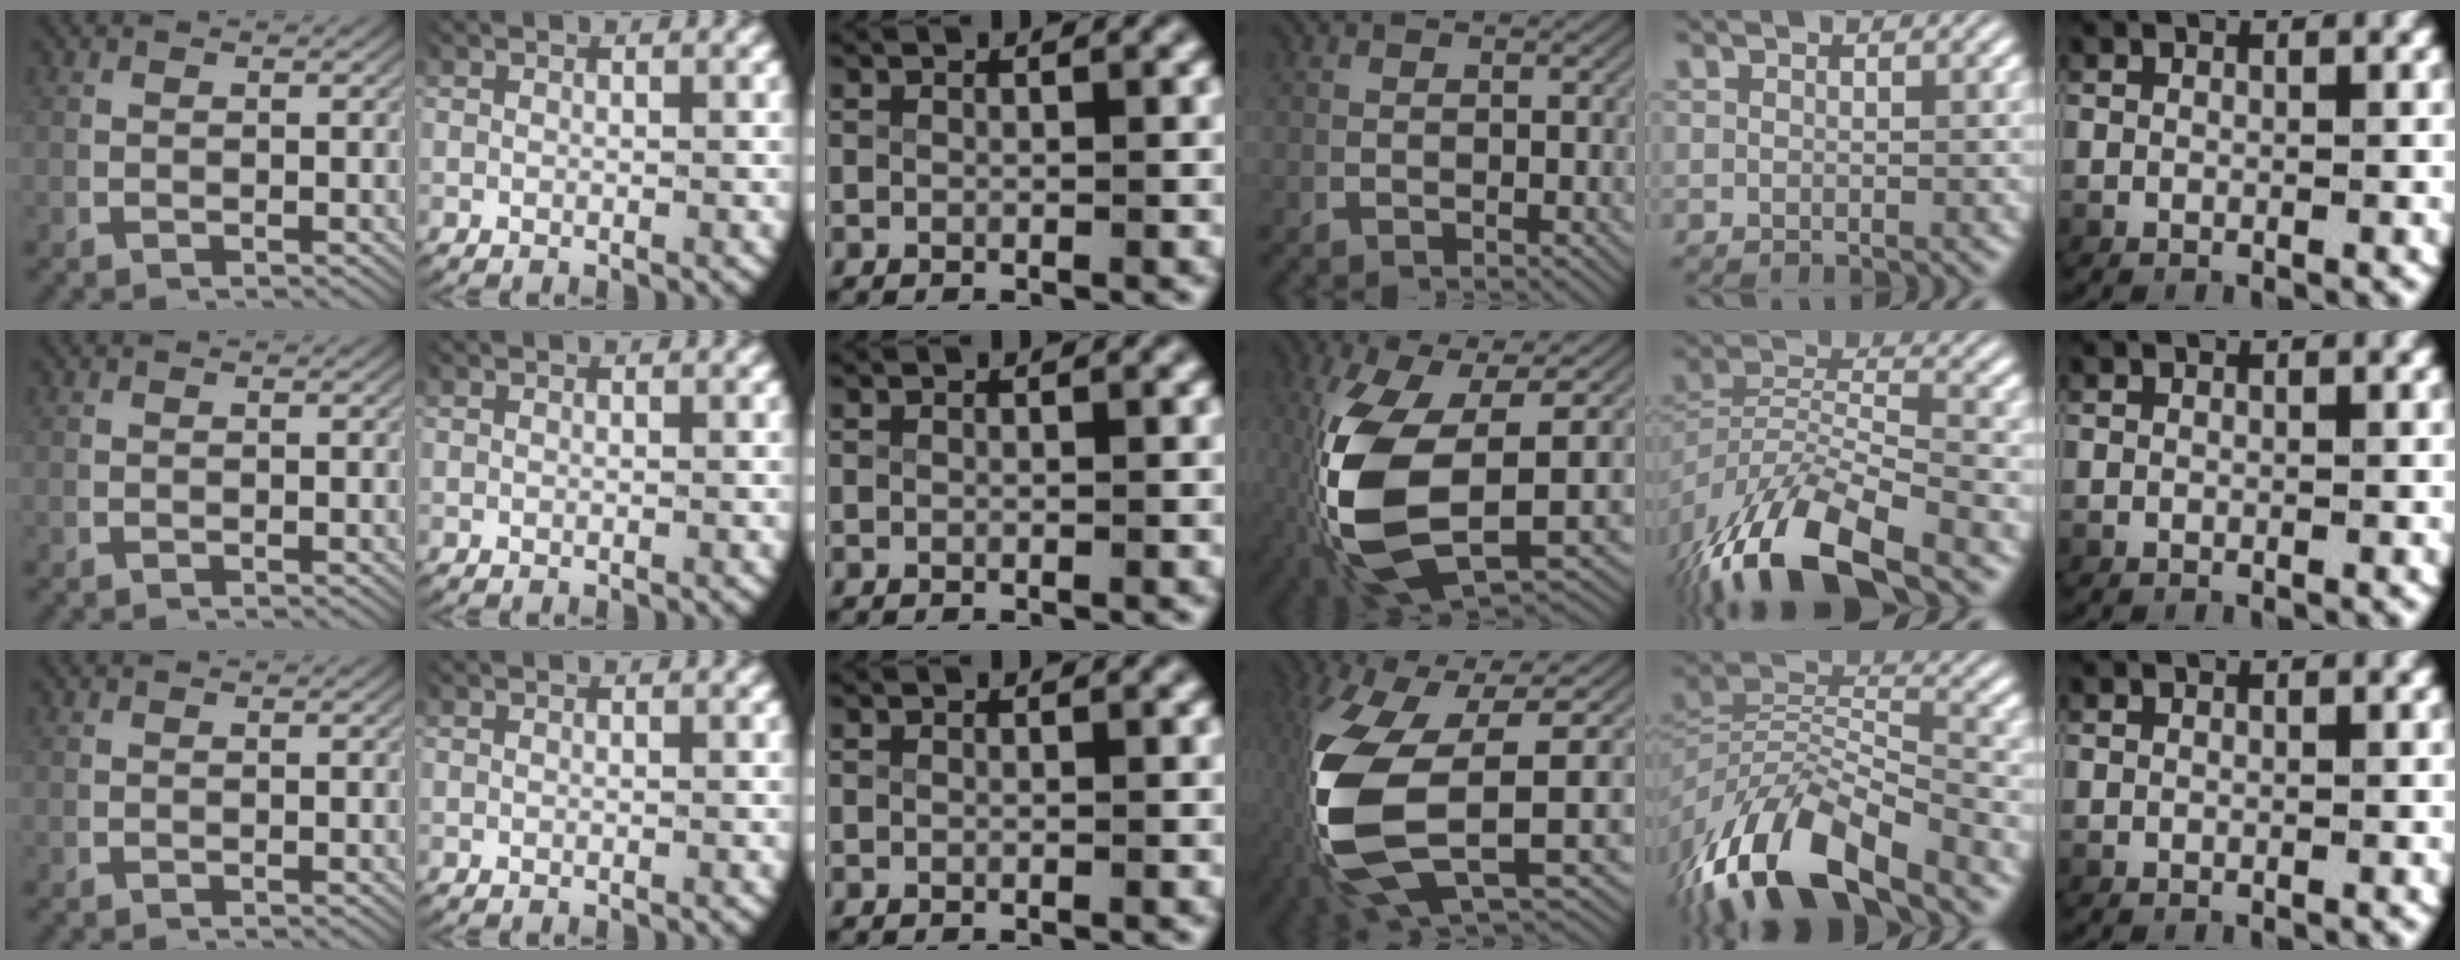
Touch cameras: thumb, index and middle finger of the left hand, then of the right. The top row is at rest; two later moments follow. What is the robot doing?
{"motion": "lift_and_place", "object": "scissors"}